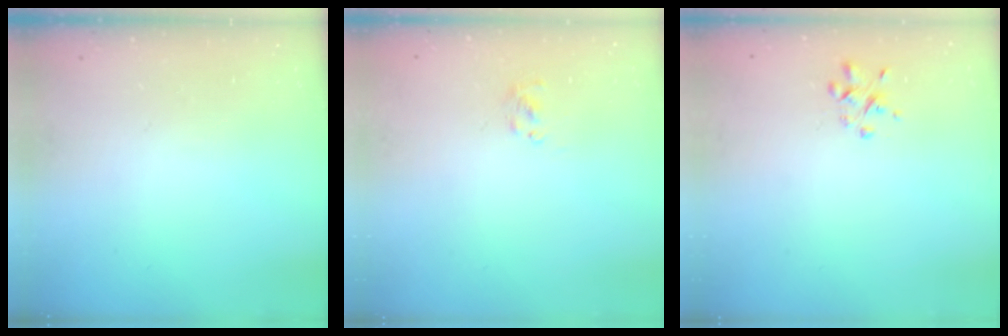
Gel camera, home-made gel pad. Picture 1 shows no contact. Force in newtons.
{"total": 1.4, "press": 1.0, "slide": 0.9}
{"total": 1.5, "press": 1.5, "slide": 0.3}